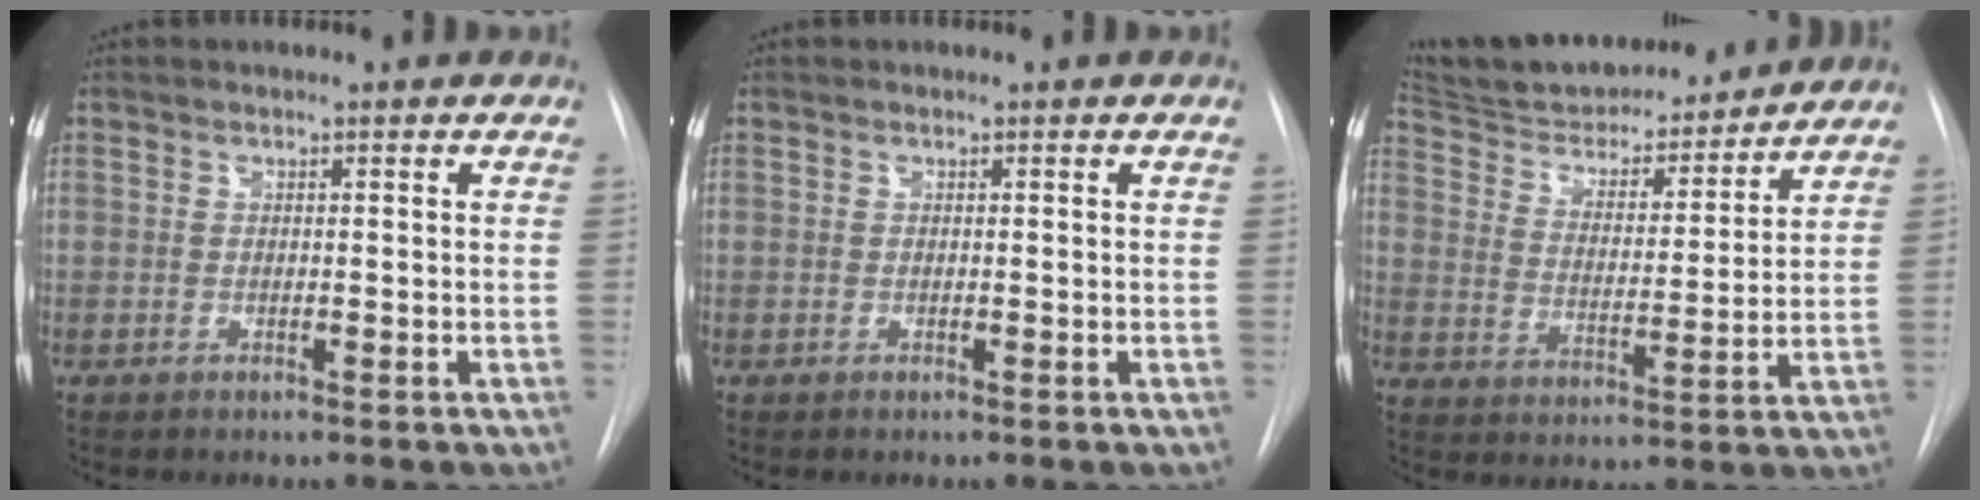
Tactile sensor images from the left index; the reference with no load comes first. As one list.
[{"total": 0.0}, {"total": 19.5, "force": [17.9, 5.0, 6.1], "torque": [-0.101, 0.000, 0.270]}]